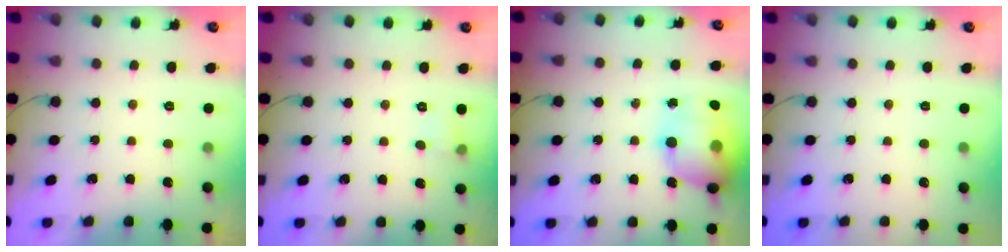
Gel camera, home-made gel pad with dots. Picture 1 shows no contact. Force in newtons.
{"total": 4.3, "press": 4.1, "slide": 1.4}
{"total": 19.7, "press": 19.4, "slide": 3.8}
{"total": 0.0}